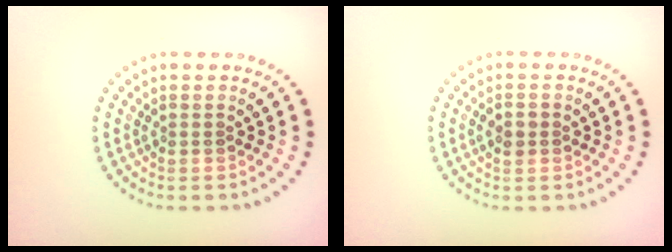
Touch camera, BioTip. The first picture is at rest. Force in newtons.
{"total": 1.4, "press": 1.4, "slide": 0.1}